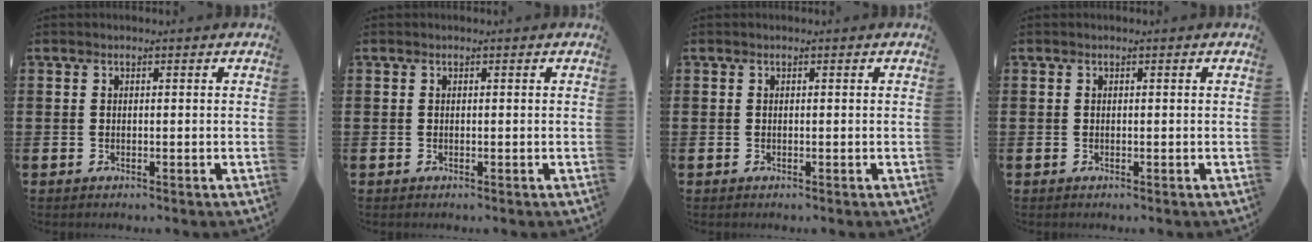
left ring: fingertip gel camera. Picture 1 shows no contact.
{"total": 0.0}
{"total": 0.0}
{"total": 0.0}